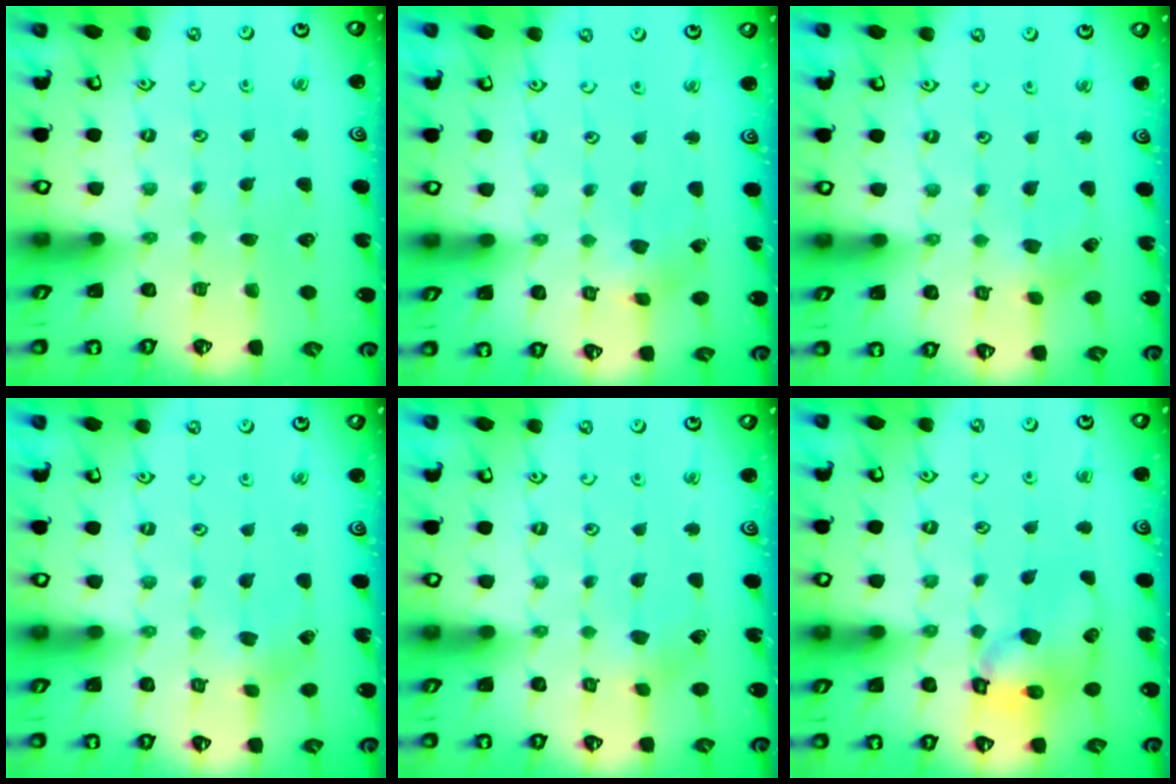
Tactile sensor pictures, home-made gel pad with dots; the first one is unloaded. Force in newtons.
{"total": 2.3, "press": 2.3, "slide": 0.1}
{"total": 2.8, "press": 2.8, "slide": 0.5}
{"total": 2.1, "press": 2.1, "slide": 0.3}
{"total": 2.7, "press": 2.7, "slide": 0.3}
{"total": 13.5, "press": 13.4, "slide": 2.0}